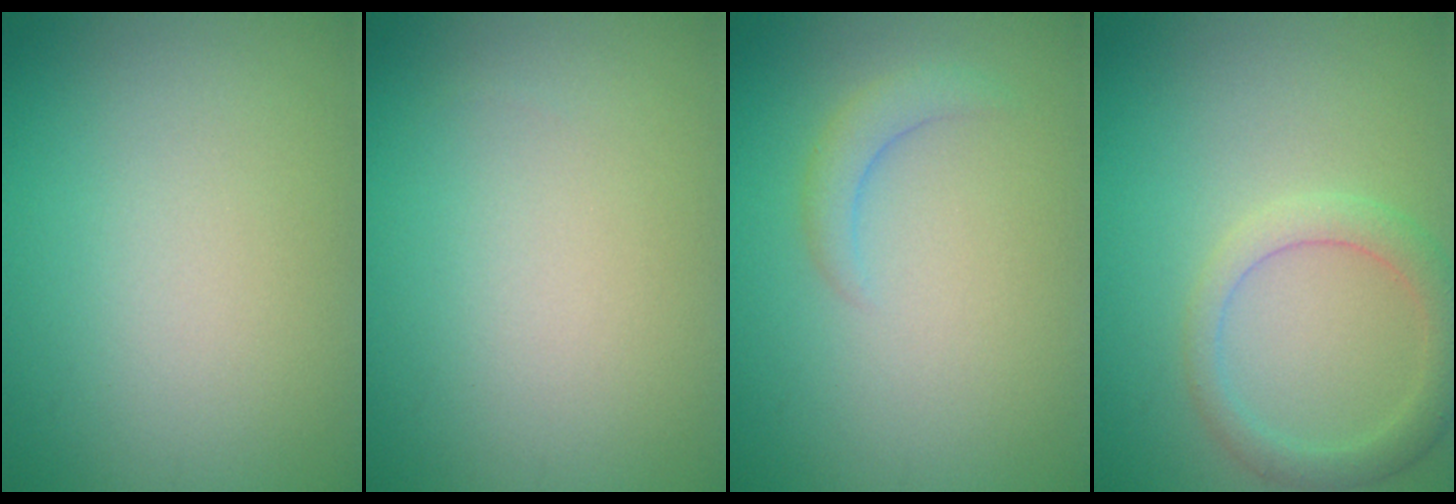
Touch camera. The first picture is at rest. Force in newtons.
{"total": 0.0}
{"total": 1.7, "press": 1.7, "slide": 0.3}
{"total": 3.0, "press": 2.9, "slide": 0.3}